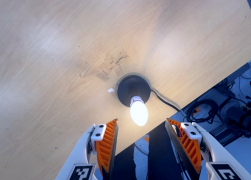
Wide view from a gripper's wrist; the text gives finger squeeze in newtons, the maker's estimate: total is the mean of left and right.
{"total": 0.0}